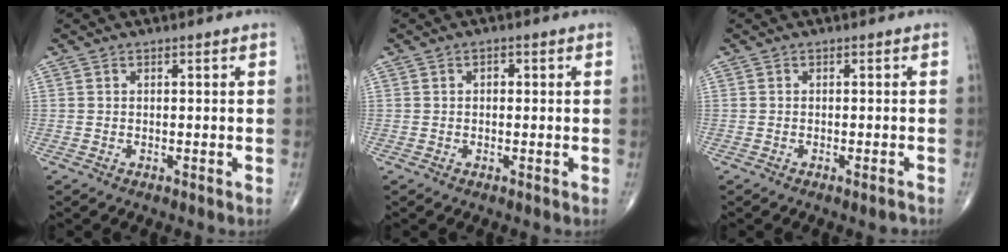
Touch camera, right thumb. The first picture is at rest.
{"total": 1.2, "force": [0.2, 0.8, 0.8], "torque": [-0.008, 0.003, 0.002]}
{"total": 1.1, "force": [-0.8, 0.0, 0.7], "torque": [-0.013, 0.001, -0.011]}